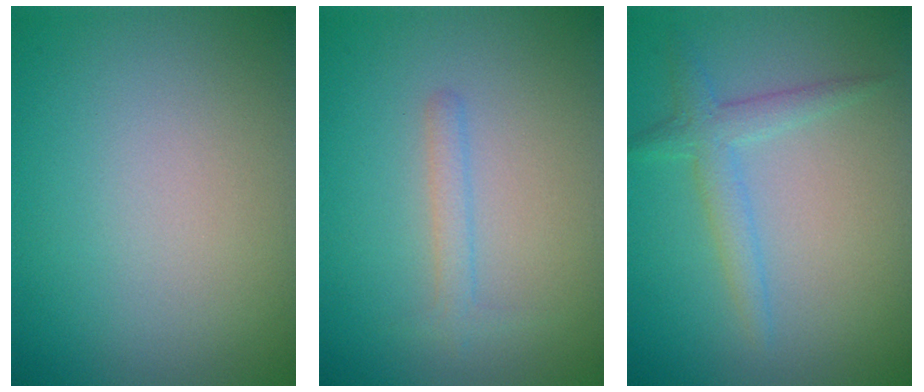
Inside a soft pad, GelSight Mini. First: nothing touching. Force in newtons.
{"total": 1.3, "press": 1.3, "slide": 0.1}
{"total": 2.3, "press": 2.3, "slide": 0.1}